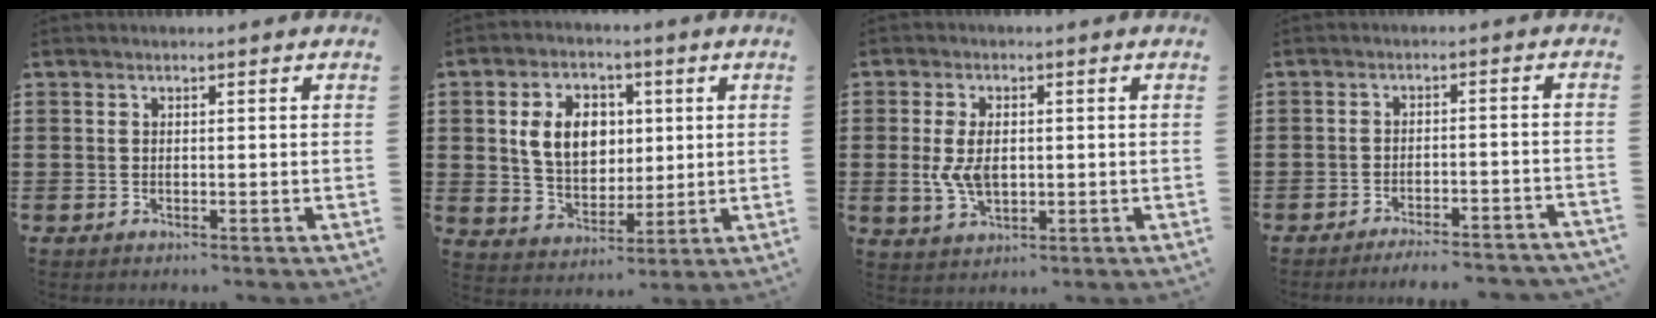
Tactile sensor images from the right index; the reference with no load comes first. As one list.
[{"total": 8.5, "force": [1.5, 6.4, 5.4], "torque": [-0.123, 0.010, 0.020]}, {"total": 5.4, "force": [0.0, 3.2, 4.4], "torque": [-0.108, 0.001, -0.005]}, {"total": 3.5, "force": [-3.3, -0.2, 1.0], "torque": [-0.020, -0.003, -0.067]}]